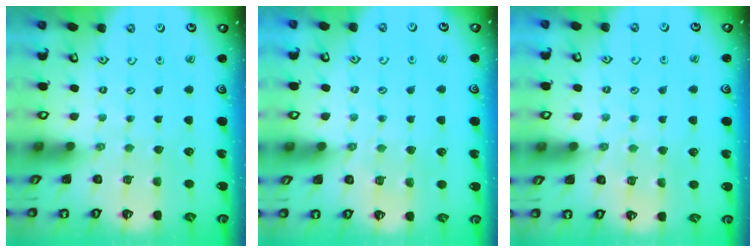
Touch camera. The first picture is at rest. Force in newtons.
{"total": 3.2, "press": 3.1, "slide": 0.7}
{"total": 4.7, "press": 4.7, "slide": 0.5}